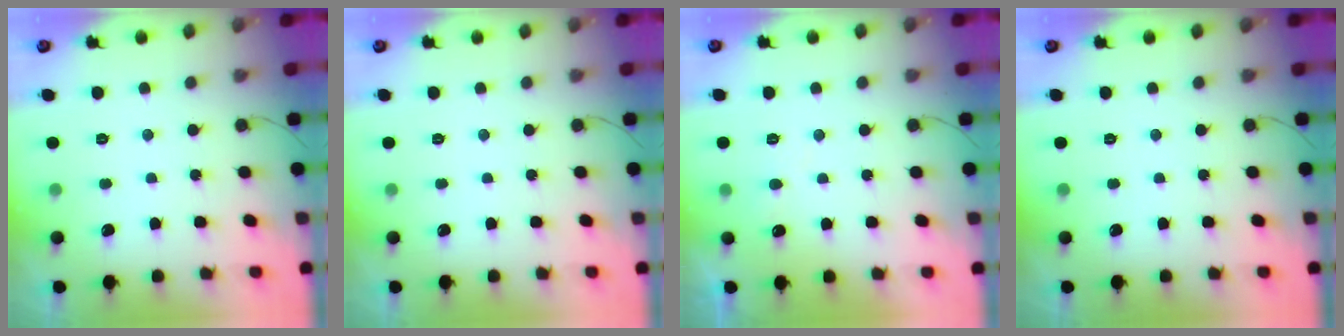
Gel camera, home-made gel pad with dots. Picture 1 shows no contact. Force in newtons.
{"total": 0.0}
{"total": 5.3, "press": 5.3, "slide": 0.3}
{"total": 0.0}